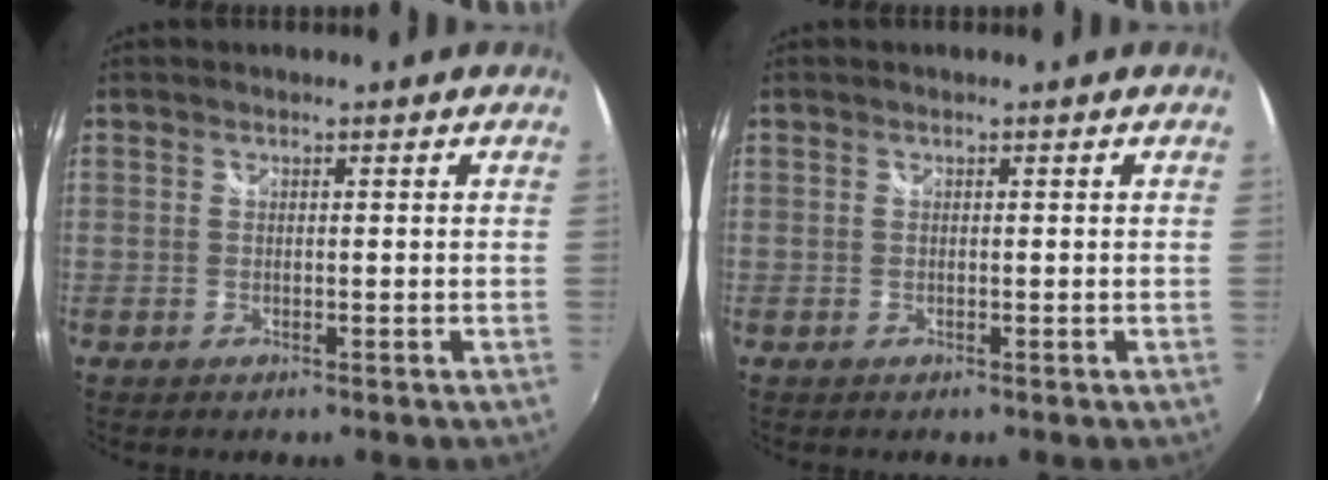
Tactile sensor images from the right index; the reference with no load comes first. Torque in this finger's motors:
{"motor_torque": [-0.01, 0.00, 0.00, 0.00]}